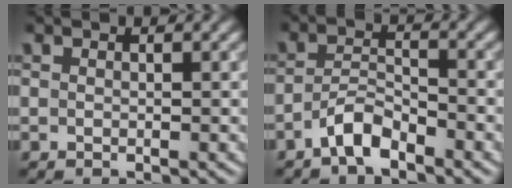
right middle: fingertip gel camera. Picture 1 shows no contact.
{"total": 3.0, "force": [-2.3, 0.9, 1.8], "torque": [-0.034, 0.010, -0.050]}